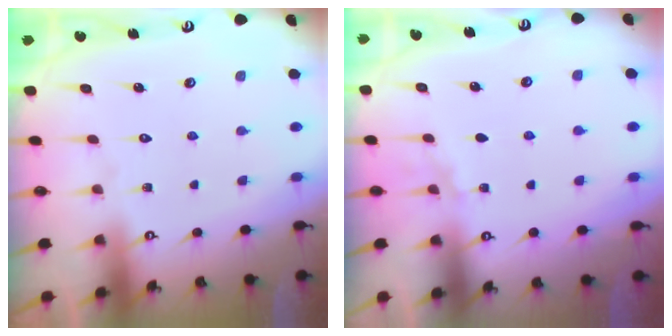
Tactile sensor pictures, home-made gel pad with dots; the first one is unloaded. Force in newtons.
{"total": 2.2, "press": 1.9, "slide": 1.1}